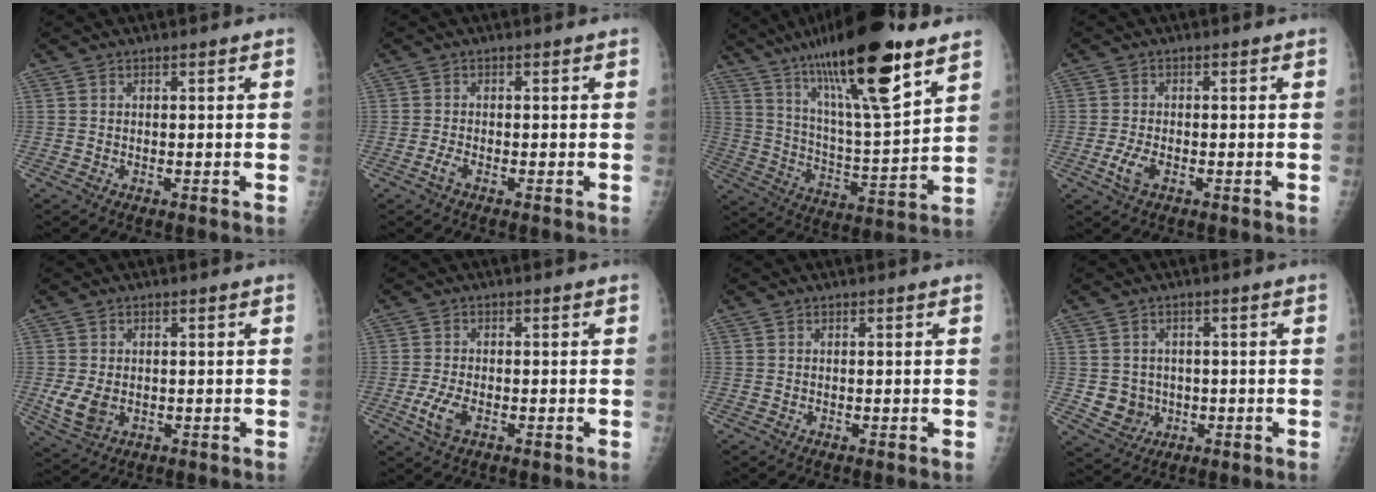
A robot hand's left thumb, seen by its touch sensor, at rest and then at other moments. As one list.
[{"total": 1.4, "force": [-0.8, 0.5, 1.0], "torque": [-0.024, -0.002, -0.019]}, {"total": 24.7, "force": [15.2, 4.9, 18.8], "torque": [-0.316, -0.049, 0.261]}, {"total": 3.4, "force": [-1.3, 1.7, 2.6], "torque": [-0.059, -0.002, -0.025]}, {"total": 5.4, "force": [-0.6, 3.9, 3.8], "torque": [-0.076, -0.013, -0.001]}, {"total": 4.4, "force": [-1.5, 2.3, 3.5], "torque": [-0.080, -0.003, -0.029]}, {"total": 0.0}, {"total": 5.1, "force": [-0.3, 4.9, 1.6], "torque": [-0.001, 0.004, 0.006]}]